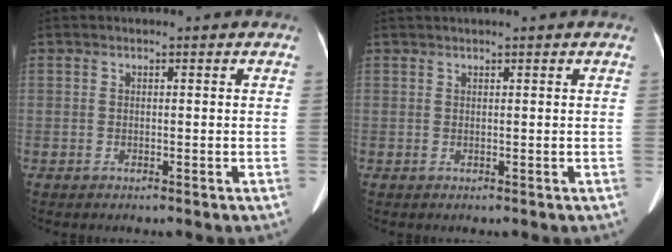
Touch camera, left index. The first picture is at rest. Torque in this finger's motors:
{"motor_torque": [0.52, -0.76, 0.06, 0.10]}